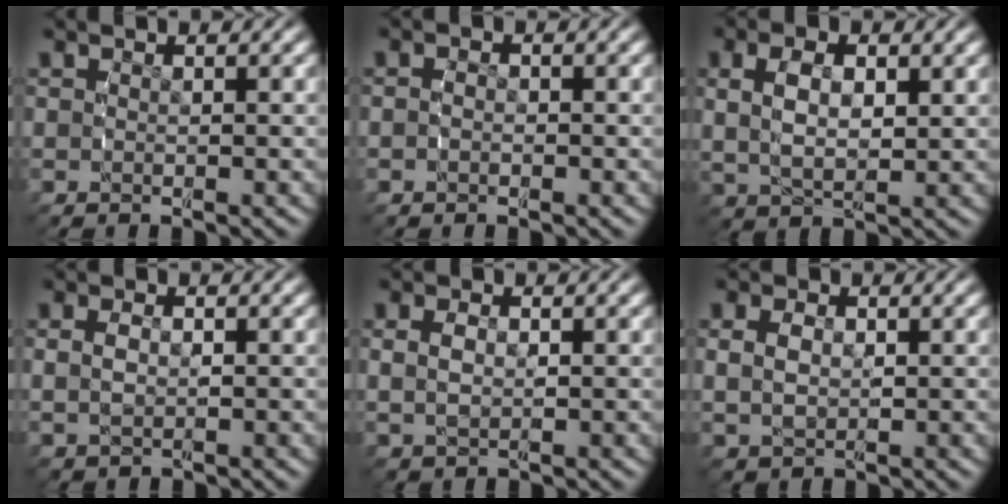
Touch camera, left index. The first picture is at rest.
{"total": 0.8, "force": [-0.5, 0.5, 0.4], "torque": [-0.015, -0.005, -0.010]}
{"total": 4.4, "force": [1.0, 2.5, 3.5], "torque": [-0.064, -0.005, 0.025]}
{"total": 2.2, "force": [0.1, 1.6, 1.6], "torque": [-0.042, -0.011, 0.011]}
{"total": 2.5, "force": [0.2, 1.8, 1.7], "torque": [-0.042, -0.011, 0.015]}
{"total": 2.9, "force": [0.3, 2.2, 1.9], "torque": [-0.047, -0.014, 0.018]}